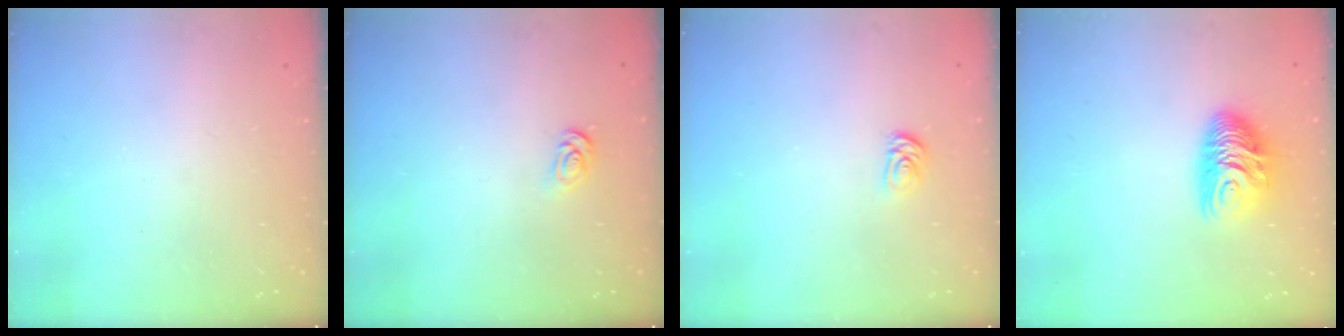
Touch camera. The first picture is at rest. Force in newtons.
{"total": 2.6, "press": 2.6, "slide": 0.4}
{"total": 2.6, "press": 2.6, "slide": 0.3}
{"total": 9.8, "press": 9.8, "slide": 0.4}